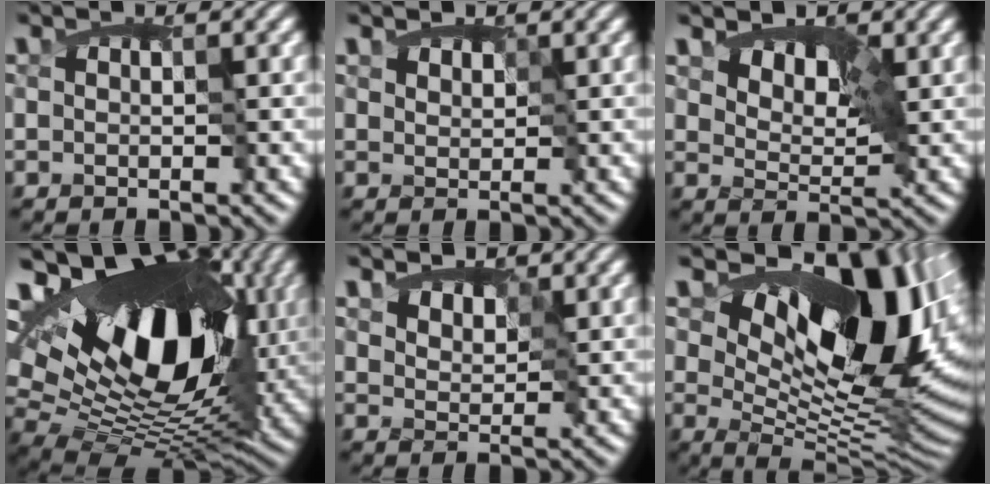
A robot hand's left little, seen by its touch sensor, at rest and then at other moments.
{"total": 1.0, "force": [0.5, 0.8, 0.4], "torque": [-0.021, -0.001, 0.010]}
{"total": 3.1, "force": [1.1, 2.0, 2.0], "torque": [-0.042, -0.004, 0.020]}
{"total": 17.9, "force": [4.4, 10.0, 14.2], "torque": [-0.236, 0.034, 0.068]}
{"total": 1.7, "force": [0.8, 1.2, 0.8], "torque": [-0.027, -0.004, 0.015]}
{"total": 13.8, "force": [4.6, 7.6, 10.5], "torque": [-0.150, 0.004, 0.084]}